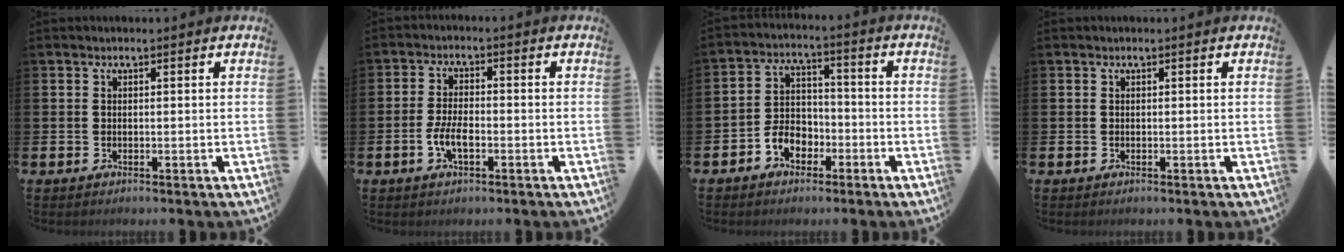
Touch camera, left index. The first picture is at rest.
{"total": 3.9, "force": [-1.2, 1.7, 3.3], "torque": [-0.064, 0.003, -0.023]}
{"total": 4.6, "force": [-2.4, 3.4, 1.8], "torque": [-0.038, 0.007, -0.049]}
{"total": 0.0}